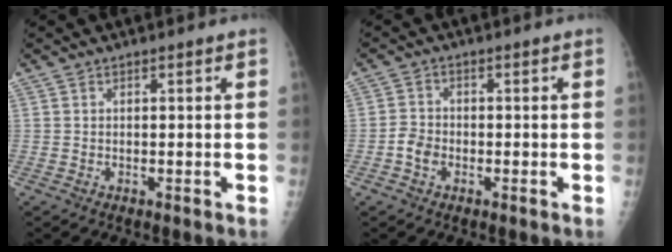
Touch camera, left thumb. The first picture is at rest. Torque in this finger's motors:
{"motor_torque": [0.23, 0.17, -0.02, -0.13, 0.10]}